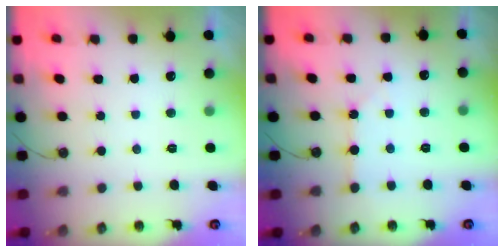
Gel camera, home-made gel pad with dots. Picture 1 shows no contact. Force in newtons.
{"total": 3.5, "press": 3.4, "slide": 0.6}